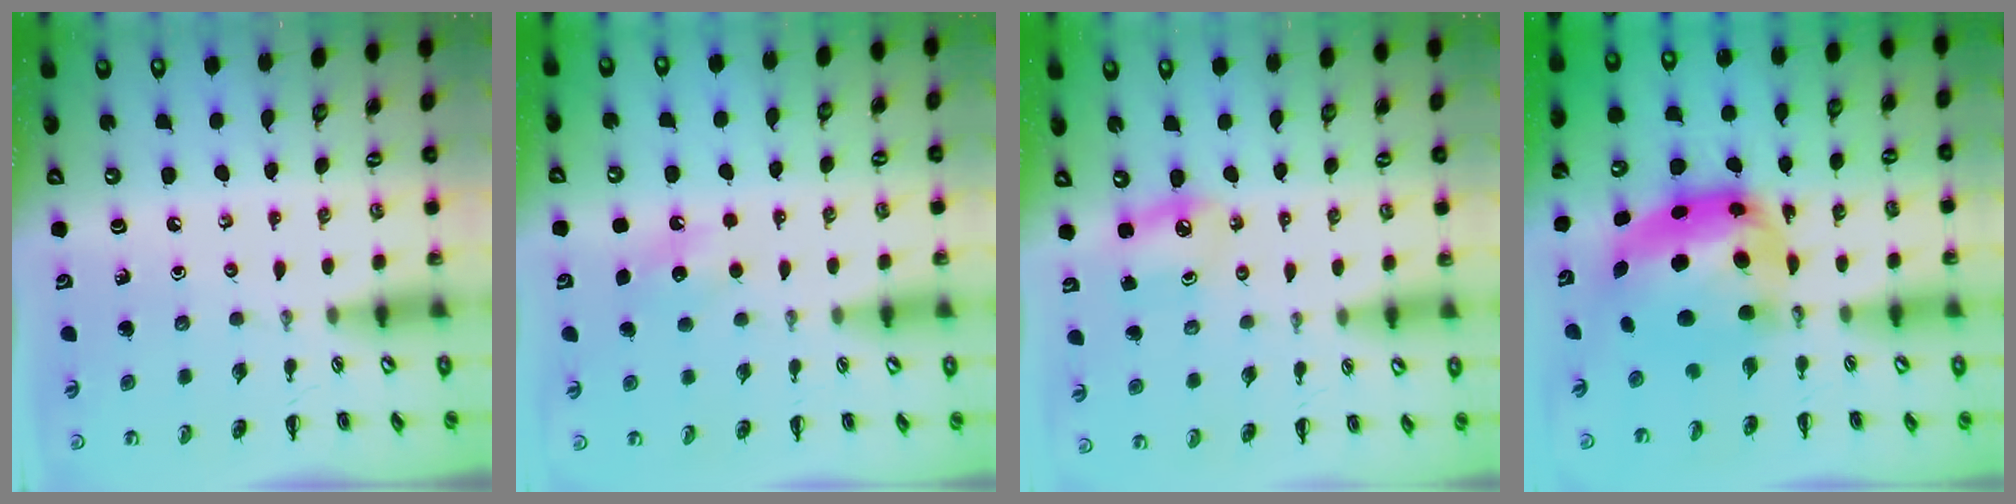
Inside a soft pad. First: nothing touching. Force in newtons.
{"total": 6.7, "press": 6.5, "slide": 1.7}
{"total": 5.0, "press": 4.8, "slide": 1.1}
{"total": 8.6, "press": 8.4, "slide": 2.1}